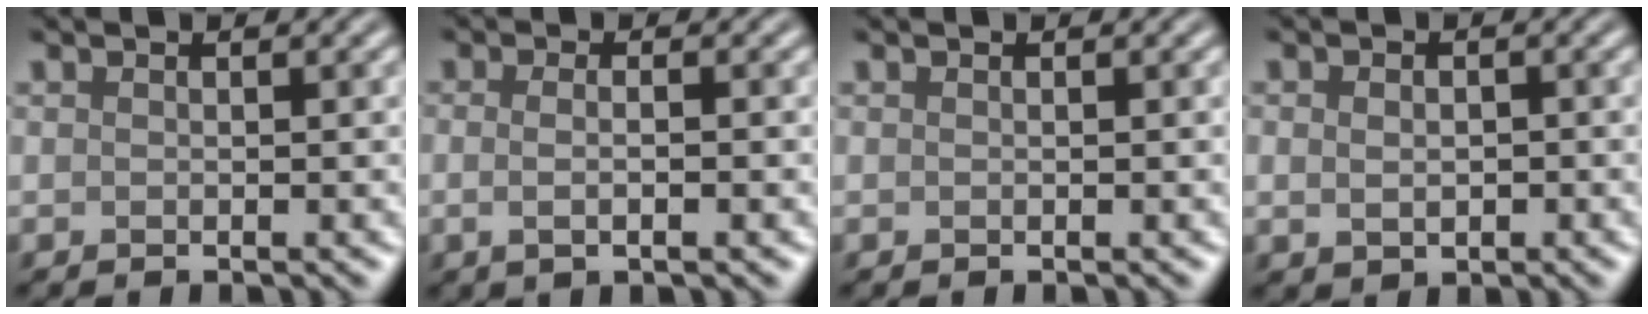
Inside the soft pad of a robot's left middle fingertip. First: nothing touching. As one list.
[{"total": 2.7, "force": [-0.1, 1.2, 2.4], "torque": [-0.023, -0.005, -0.013]}, {"total": 0.0}, {"total": 2.0, "force": [-0.1, 1.5, 1.3], "torque": [-0.021, -0.003, 0.005]}]